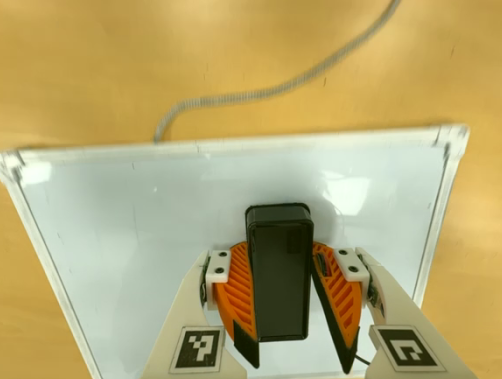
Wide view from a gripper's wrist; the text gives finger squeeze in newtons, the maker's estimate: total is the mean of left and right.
{"total": 13.3, "left": 15.7, "right": 10.9}